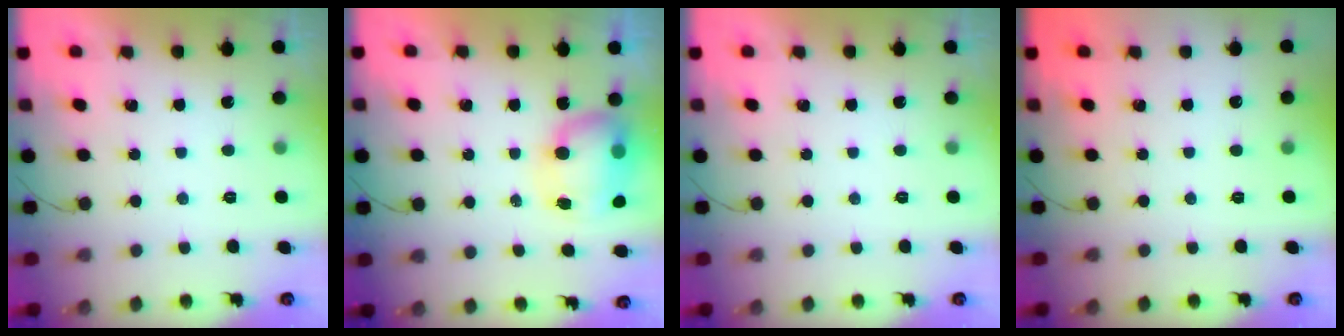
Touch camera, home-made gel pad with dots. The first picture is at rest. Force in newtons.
{"total": 9.7, "press": 9.3, "slide": 2.7}
{"total": 0.0}
{"total": 0.0}